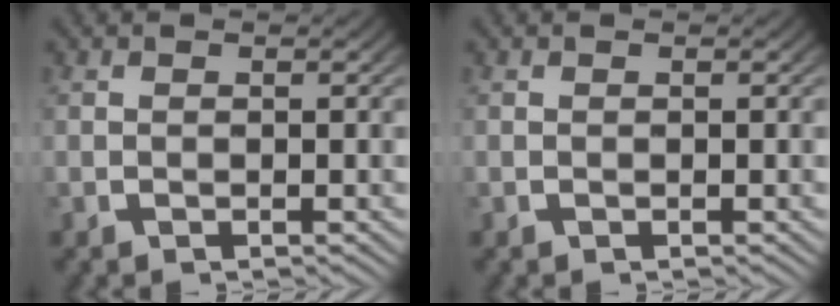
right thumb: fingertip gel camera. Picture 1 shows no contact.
{"total": 0.0}